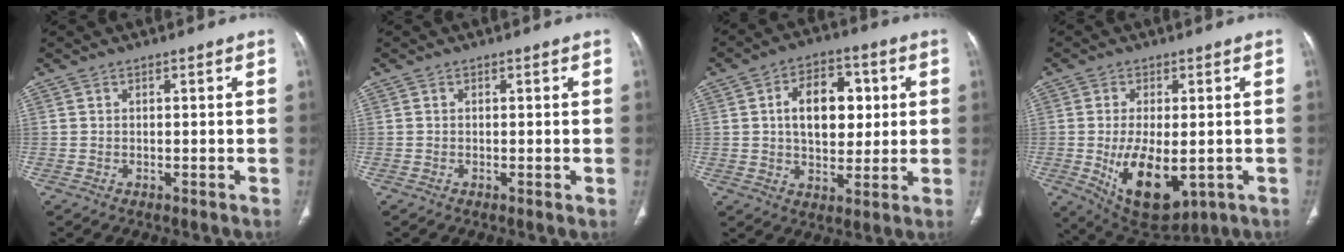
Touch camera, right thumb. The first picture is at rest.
{"total": 0.5, "force": [0.0, 0.1, 0.5], "torque": [-0.016, -0.004, -0.002]}
{"total": 12.7, "force": [2.2, 8.2, 9.4], "torque": [-0.106, 0.006, 0.035]}
{"total": 13.1, "force": [-2.7, 6.6, 11.0], "torque": [-0.174, -0.018, -0.021]}